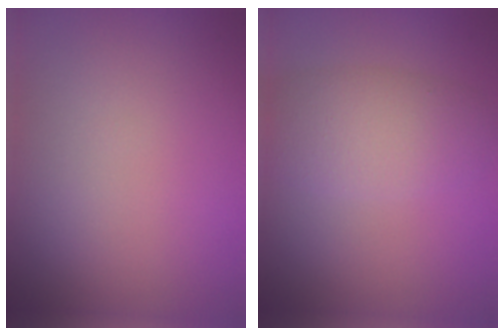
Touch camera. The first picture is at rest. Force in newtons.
{"total": 4.5, "press": 4.5, "slide": 0.2}